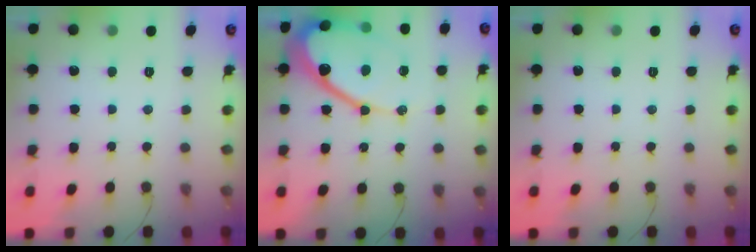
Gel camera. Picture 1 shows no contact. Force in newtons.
{"total": 19.4, "press": 19.3, "slide": 1.8}
{"total": 0.0}